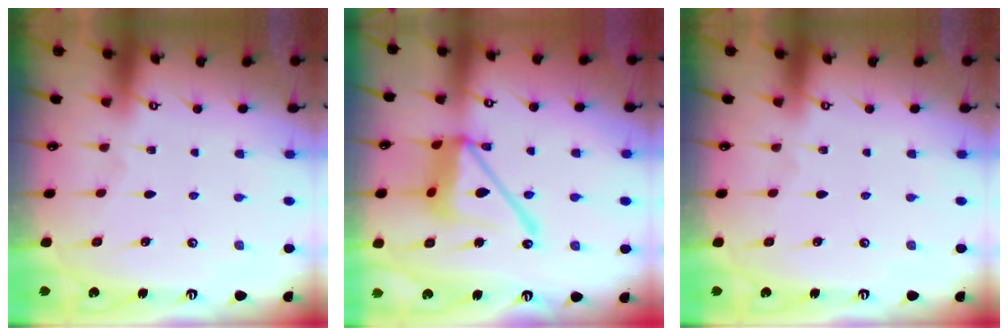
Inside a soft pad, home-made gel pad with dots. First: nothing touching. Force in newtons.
{"total": 16.8, "press": 16.8, "slide": 1.6}
{"total": 0.0}